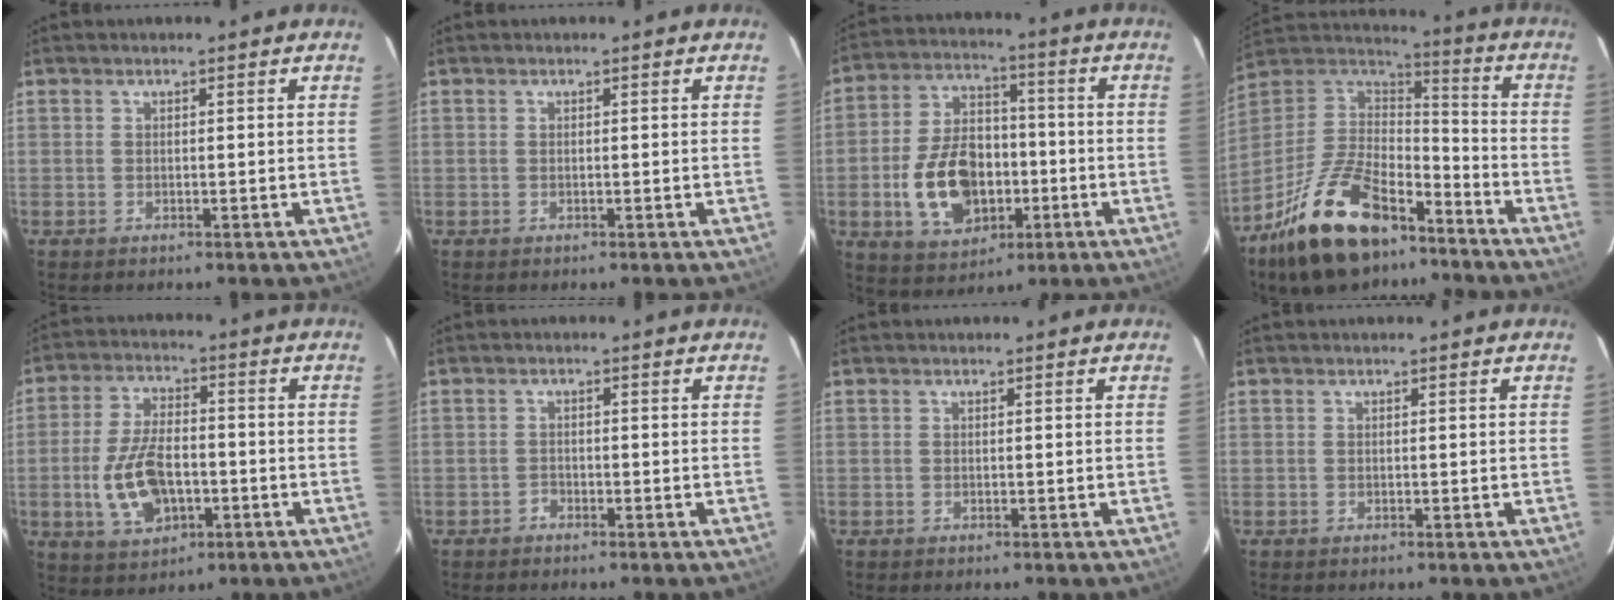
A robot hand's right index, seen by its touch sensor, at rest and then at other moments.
{"total": 0.0}
{"total": 15.2, "force": [-3.9, 9.9, 10.9], "torque": [-0.226, 0.015, -0.052]}
{"total": 23.8, "force": [-15.4, 11.3, 14.2], "torque": [-0.298, -0.003, -0.259]}
{"total": 12.0, "force": [-3.0, 6.6, 9.6], "torque": [-0.199, 0.003, -0.043]}
{"total": 1.2, "force": [-1.1, 0.6, -0.1], "torque": [0.004, 0.004, -0.021]}
{"total": 0.0}
{"total": 0.0}